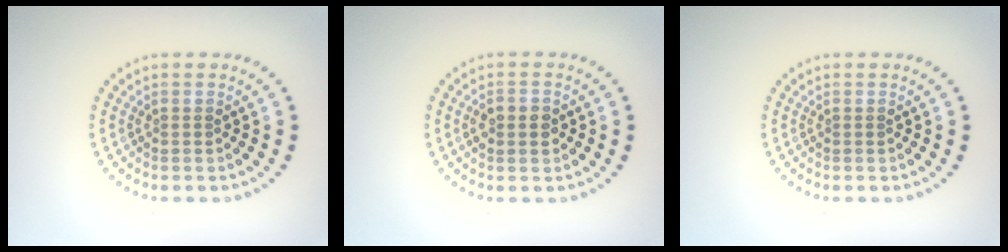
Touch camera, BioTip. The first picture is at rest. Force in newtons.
{"total": 2.4, "press": 2.4, "slide": 0.1}
{"total": 0.0}